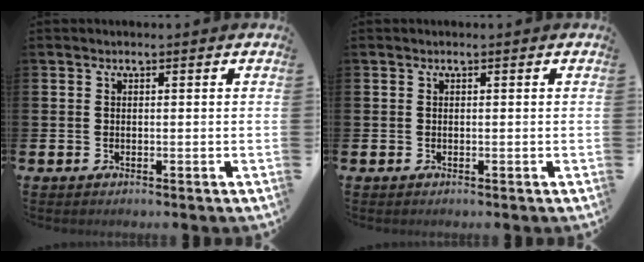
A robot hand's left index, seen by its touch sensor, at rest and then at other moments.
{"total": 0.0}